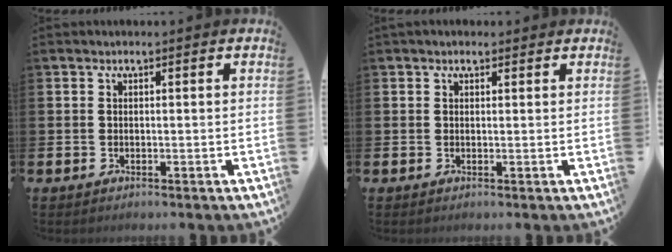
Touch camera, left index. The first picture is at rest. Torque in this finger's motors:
{"motor_torque": [1.11, -1.02, 0.45, 0.18]}